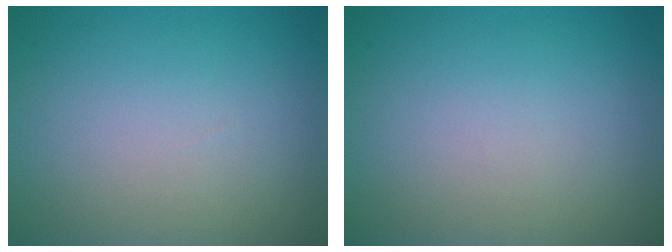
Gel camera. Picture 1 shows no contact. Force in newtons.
{"total": 0.0}